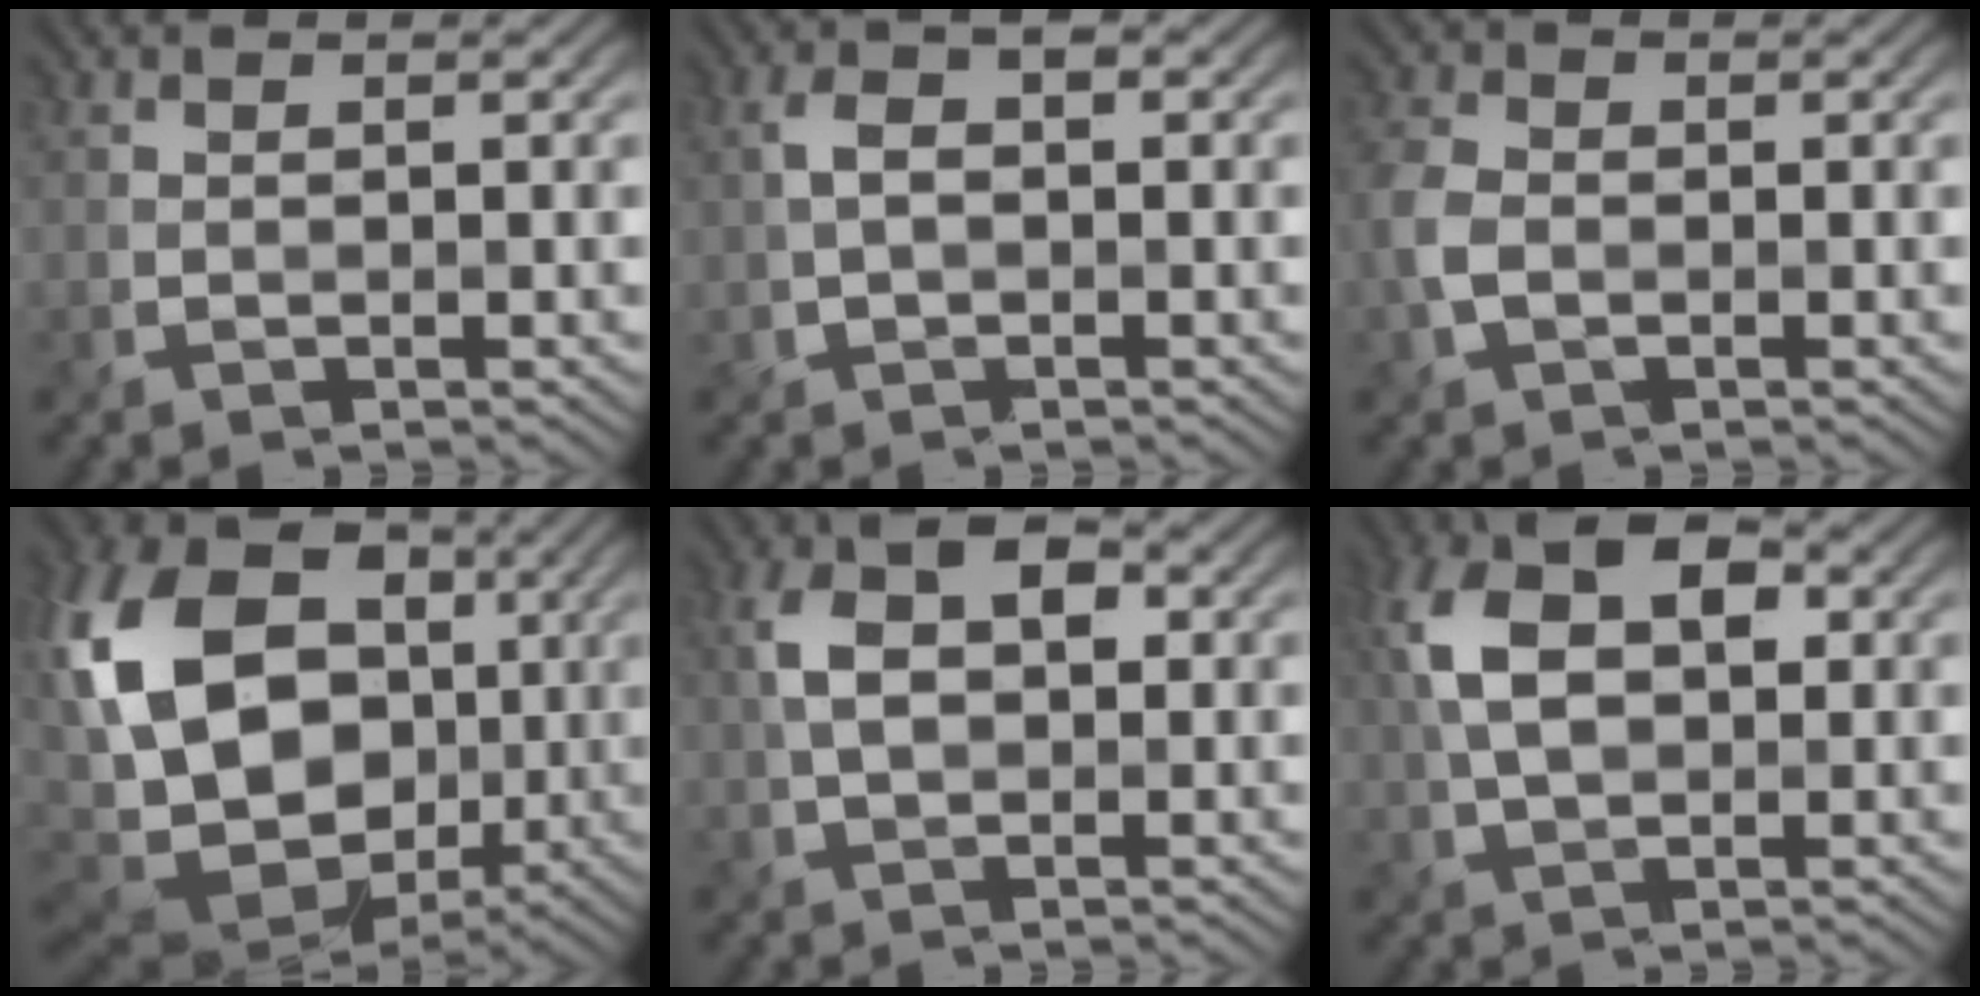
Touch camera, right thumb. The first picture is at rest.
{"total": 3.4, "force": [0.4, 1.9, 2.8], "torque": [-0.059, 0.007, 0.002]}
{"total": 3.9, "force": [-1.1, 2.8, 2.5], "torque": [-0.073, -0.003, -0.031]}
{"total": 20.7, "force": [0.9, 15.2, 14.0], "torque": [-0.328, 0.007, 0.037]}
{"total": 6.5, "force": [1.1, 3.9, 5.1], "torque": [-0.100, 0.010, 0.010]}
{"total": 10.0, "force": [2.1, 5.9, 7.8], "torque": [-0.174, 0.016, 0.026]}